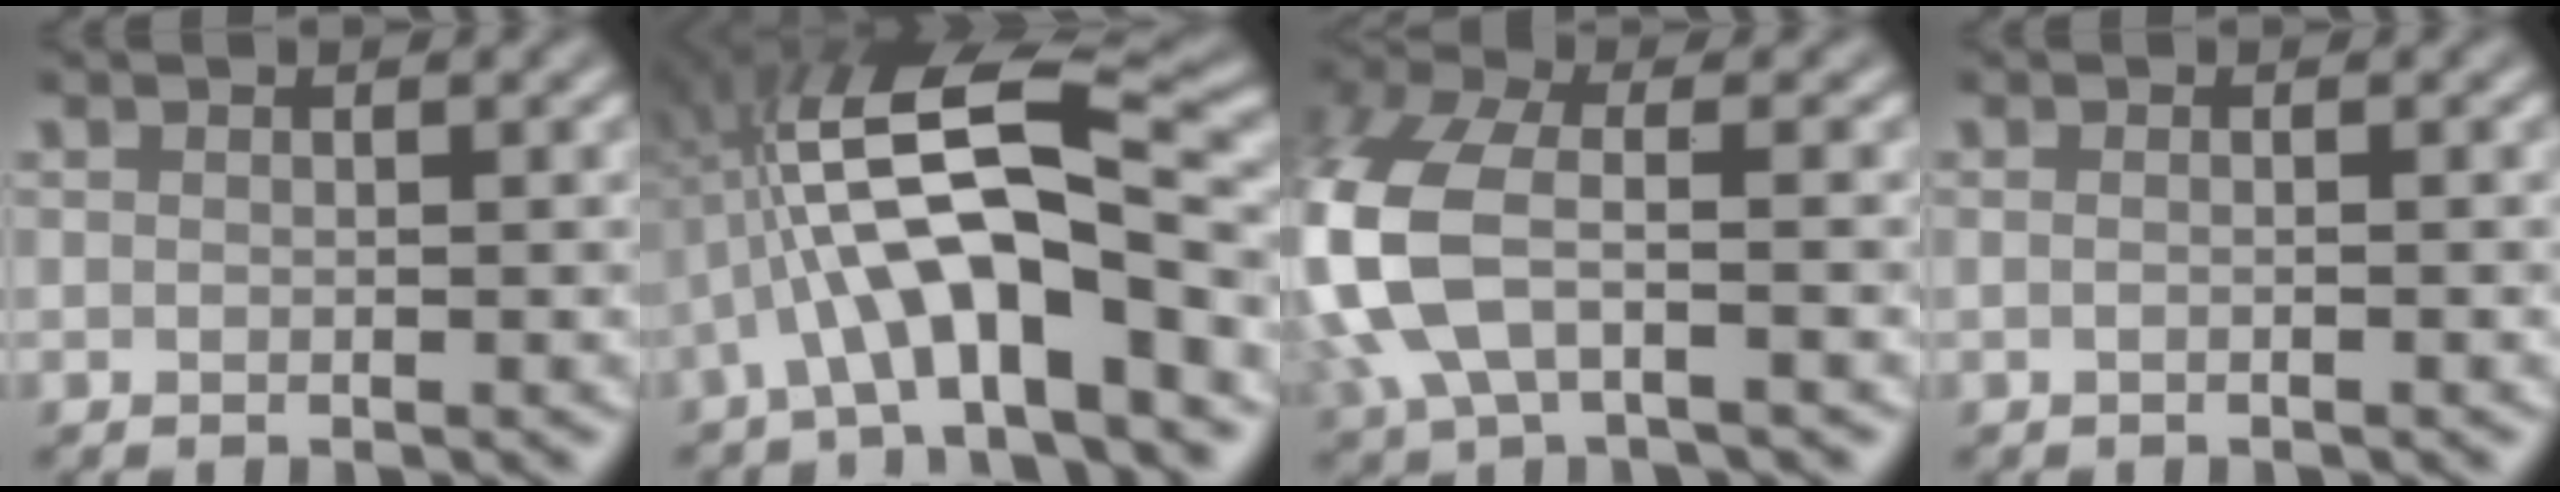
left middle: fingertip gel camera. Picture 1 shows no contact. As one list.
[{"total": 10.5, "force": [-2.6, 2.9, 9.8], "torque": [-0.171, 0.030, -0.050]}, {"total": 8.3, "force": [-1.2, 4.4, 7.0], "torque": [-0.183, 0.004, -0.037]}, {"total": 1.0, "force": [0.0, 0.5, 0.9], "torque": [-0.006, -0.012, -0.010]}]